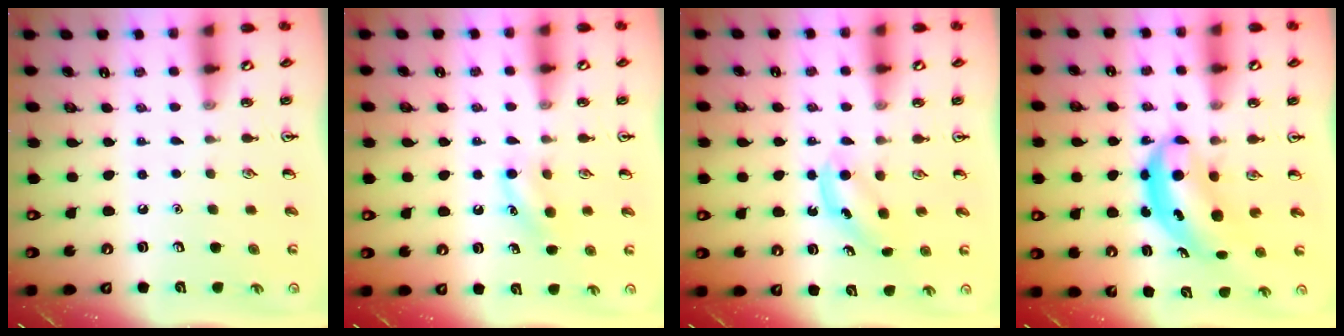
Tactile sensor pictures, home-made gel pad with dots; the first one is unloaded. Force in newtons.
{"total": 7.8, "press": 7.6, "slide": 1.8}
{"total": 4.0, "press": 3.9, "slide": 0.7}
{"total": 6.0, "press": 5.8, "slide": 1.7}